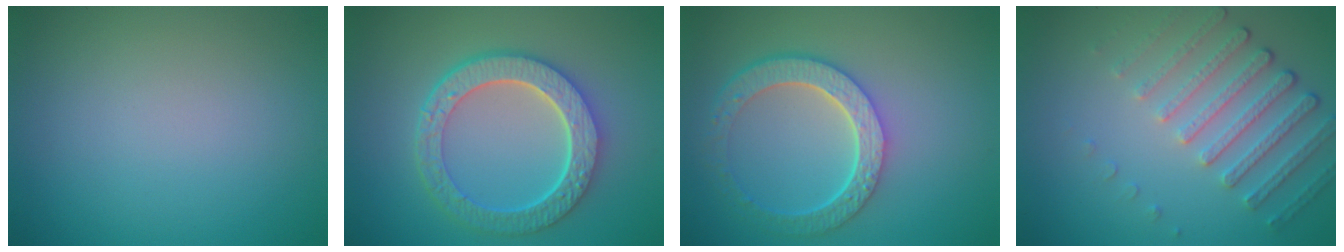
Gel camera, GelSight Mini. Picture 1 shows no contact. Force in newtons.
{"total": 6.8, "press": 5.3, "slide": 4.3}
{"total": 5.6, "press": 4.4, "slide": 3.6}
{"total": 4.8, "press": 3.4, "slide": 3.3}